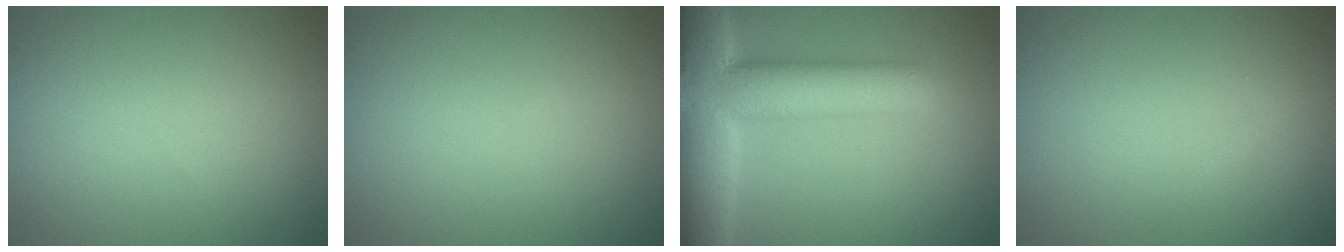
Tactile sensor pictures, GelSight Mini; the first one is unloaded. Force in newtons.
{"total": 0.0}
{"total": 10.4, "press": 10.4, "slide": 0.4}
{"total": 0.6, "press": 0.6, "slide": 0.0}